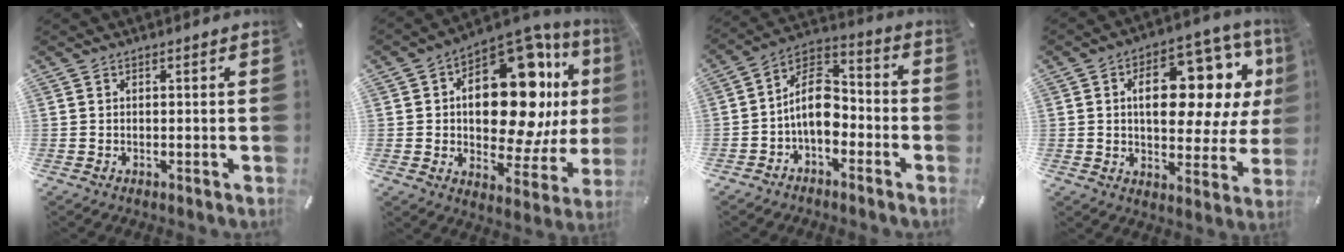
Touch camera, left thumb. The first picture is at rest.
{"total": 22.7, "force": [5.9, 12.1, 18.3], "torque": [-0.270, -0.054, 0.092]}
{"total": 11.8, "force": [-3.3, 7.7, 8.2], "torque": [-0.157, 0.021, -0.060]}
{"total": 17.4, "force": [5.9, 10.1, 12.9], "torque": [-0.179, -0.035, 0.097]}